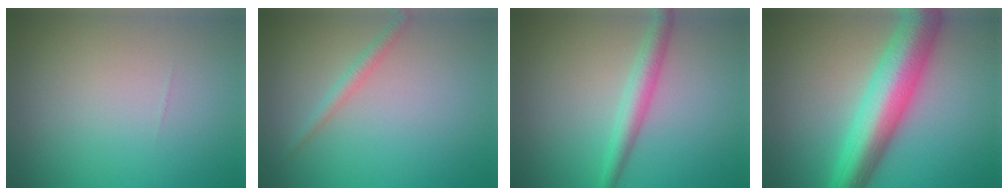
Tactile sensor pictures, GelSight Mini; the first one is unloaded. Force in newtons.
{"total": 1.4, "press": 1.4, "slide": 0.0}
{"total": 2.9, "press": 2.9, "slide": 0.1}
{"total": 9.1, "press": 9.1, "slide": 0.4}